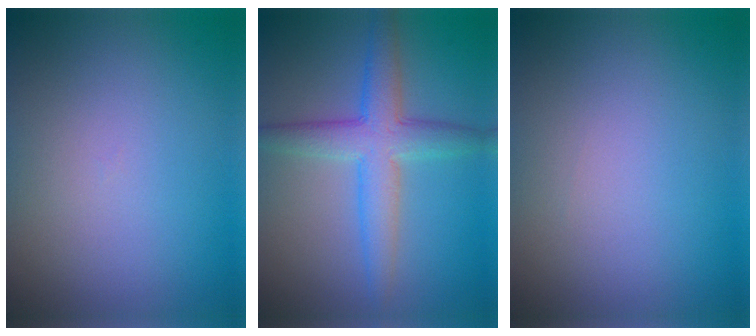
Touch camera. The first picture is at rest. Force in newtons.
{"total": 4.9, "press": 4.9, "slide": 0.2}
{"total": 0.0}